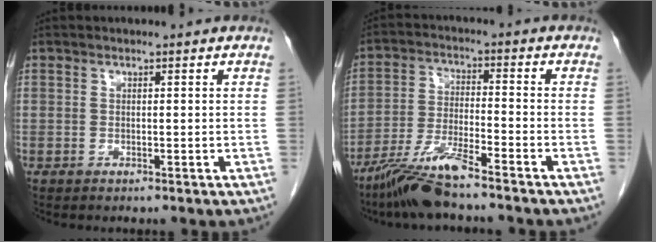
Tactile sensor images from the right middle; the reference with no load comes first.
{"total": 8.7, "force": [-6.9, 0.1, 5.3], "torque": [-0.108, -0.026, -0.134]}